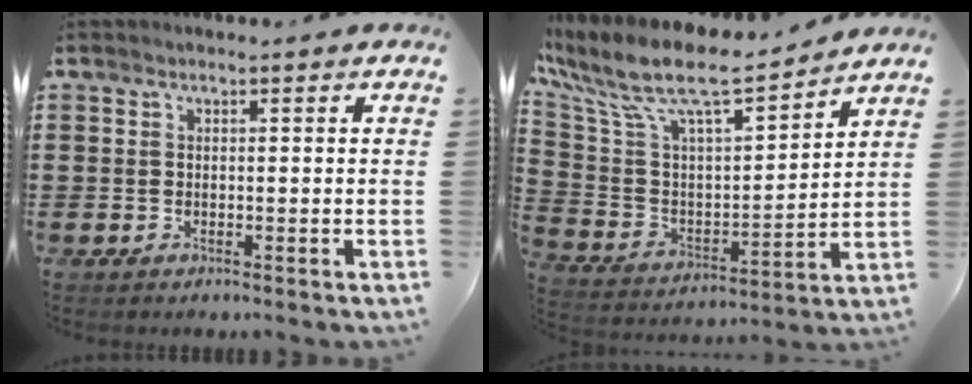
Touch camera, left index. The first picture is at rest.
{"total": 10.3, "force": [8.1, 2.2, 6.0], "torque": [-0.152, -0.055, 0.135]}